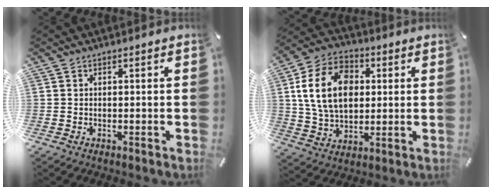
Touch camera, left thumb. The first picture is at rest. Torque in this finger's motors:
{"motor_torque": [0.37, 0.98, 1.53, -1.24, 0.48]}